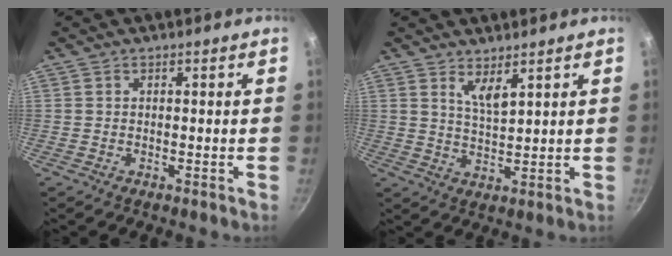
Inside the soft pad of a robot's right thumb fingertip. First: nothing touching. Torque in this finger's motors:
{"motor_torque": [-0.56, -0.30, -0.31, 0.43, 0.06]}